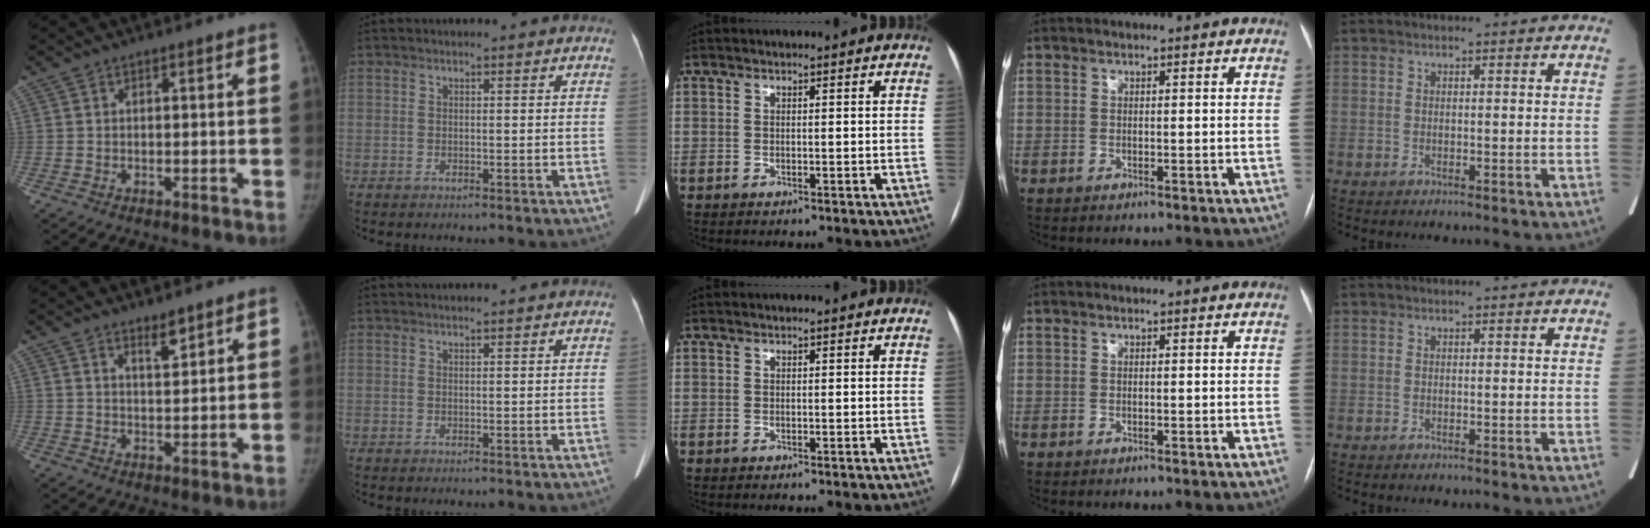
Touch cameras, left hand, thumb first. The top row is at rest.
{"thumb": {"total": 3.2, "force": [2.6, 0.7, 1.8], "torque": [-0.023, -0.025, 0.046]}, "index": {"total": 2.8, "force": [2.6, -0.4, 0.9], "torque": [-0.010, 0.025, 0.039]}}